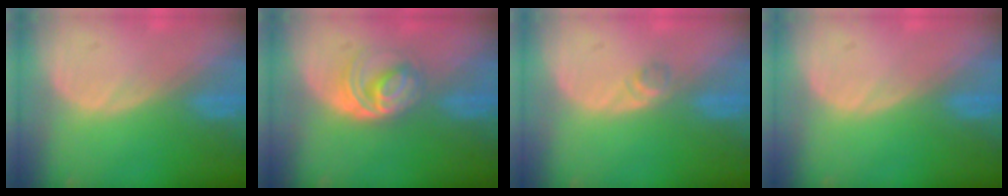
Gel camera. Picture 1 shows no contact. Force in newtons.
{"total": 6.1, "press": 5.3, "slide": 3.1}
{"total": 1.6, "press": 1.4, "slide": 0.8}
{"total": 0.6, "press": 0.1, "slide": 0.6}